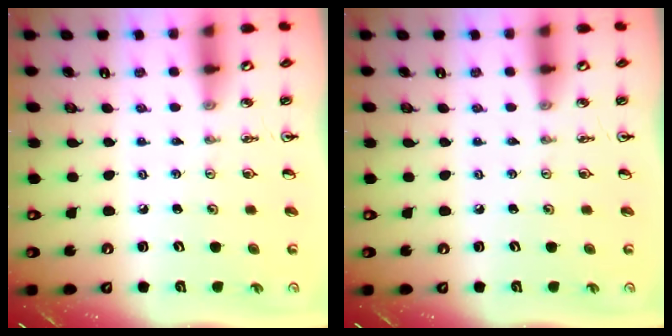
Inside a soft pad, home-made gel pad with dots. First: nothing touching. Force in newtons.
{"total": 0.0}